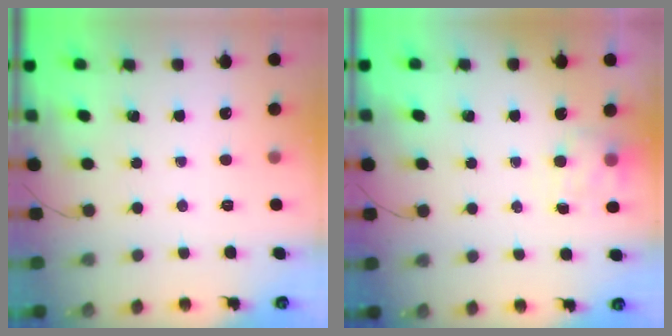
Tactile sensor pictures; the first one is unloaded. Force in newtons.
{"total": 6.2, "press": 6.0, "slide": 1.5}